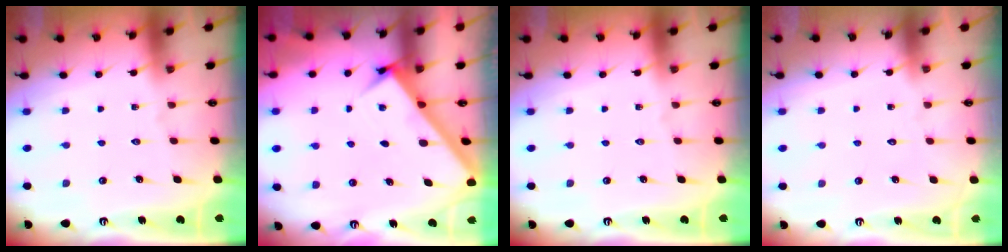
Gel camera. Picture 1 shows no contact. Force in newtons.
{"total": 2.9, "press": 2.8, "slide": 0.2}
{"total": 0.0}
{"total": 1.6, "press": 1.6, "slide": 0.0}